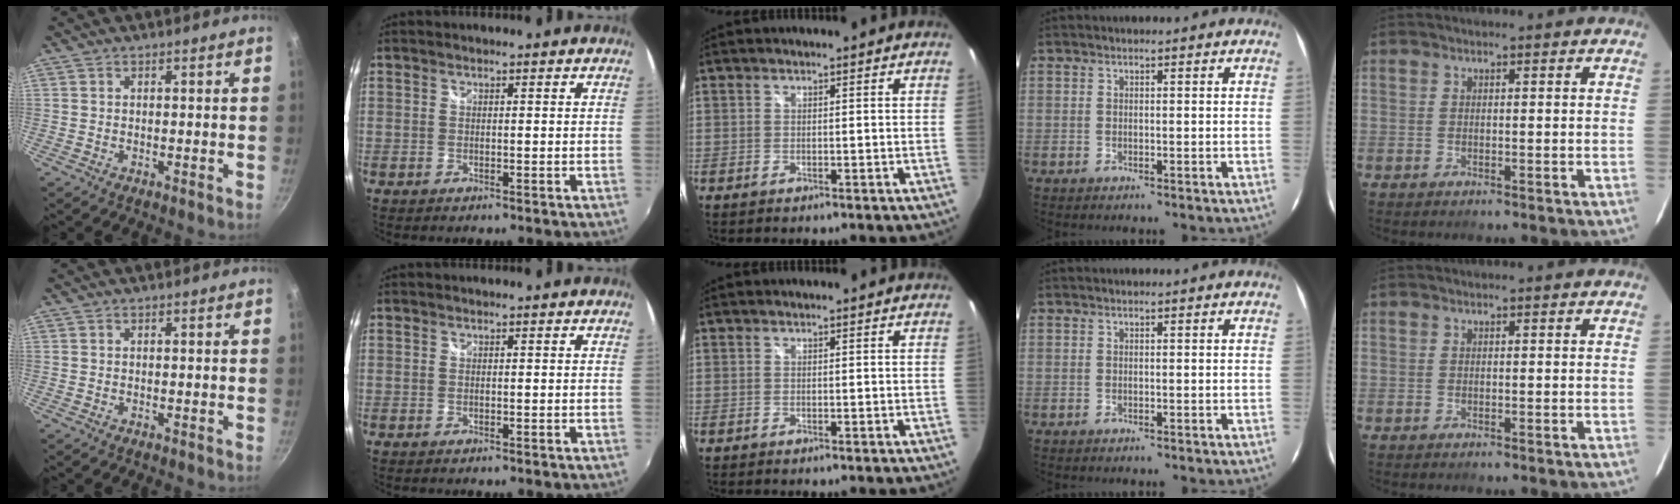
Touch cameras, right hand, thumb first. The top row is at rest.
{}